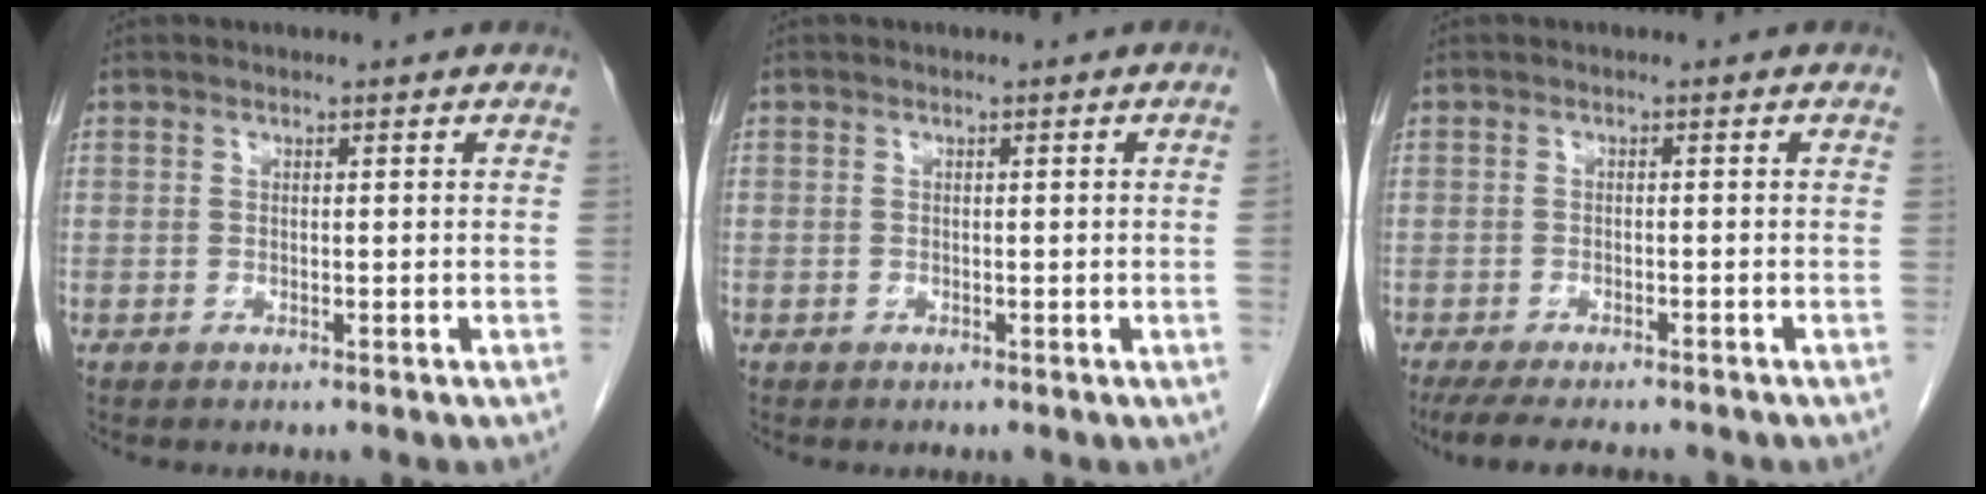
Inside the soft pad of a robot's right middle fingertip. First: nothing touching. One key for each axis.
{"total": 0.6, "fx": -0.1, "fy": -0.2, "fz": 0.6, "tx": -0.005, "ty": 0.000, "tz": -0.002}
{"total": 9.2, "fx": -8.0, "fy": 2.0, "fz": 4.2, "tx": -0.063, "ty": -0.014, "tz": -0.117}